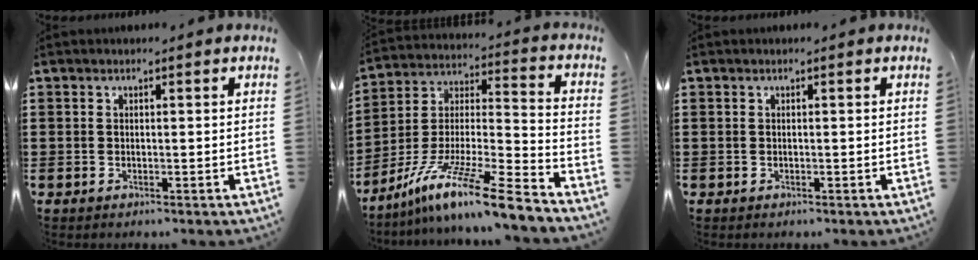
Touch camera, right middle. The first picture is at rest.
{"total": 13.1, "force": [-10.2, 0.0, 8.2], "torque": [-0.143, 0.009, -0.194]}
{"total": 0.0}